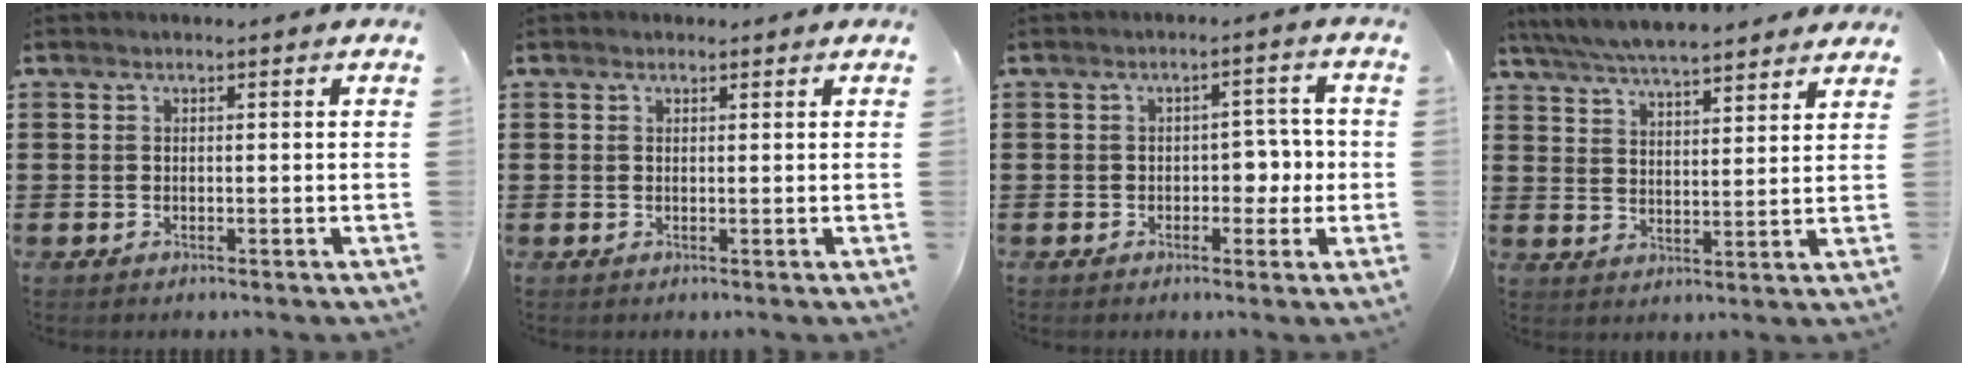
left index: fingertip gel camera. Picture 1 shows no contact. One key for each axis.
{"total": 0.6, "fx": 0.5, "fy": 0.3, "fz": 0.1, "tx": -0.004, "ty": 0.002, "tz": 0.010}
{"total": 3.9, "fx": -0.5, "fy": 2.6, "fz": 2.8, "tx": -0.043, "ty": 0.001, "tz": -0.018}
{"total": 6.1, "fx": 5.9, "fy": 0.1, "fz": 1.6, "tx": -0.053, "ty": -0.025, "tz": 0.105}